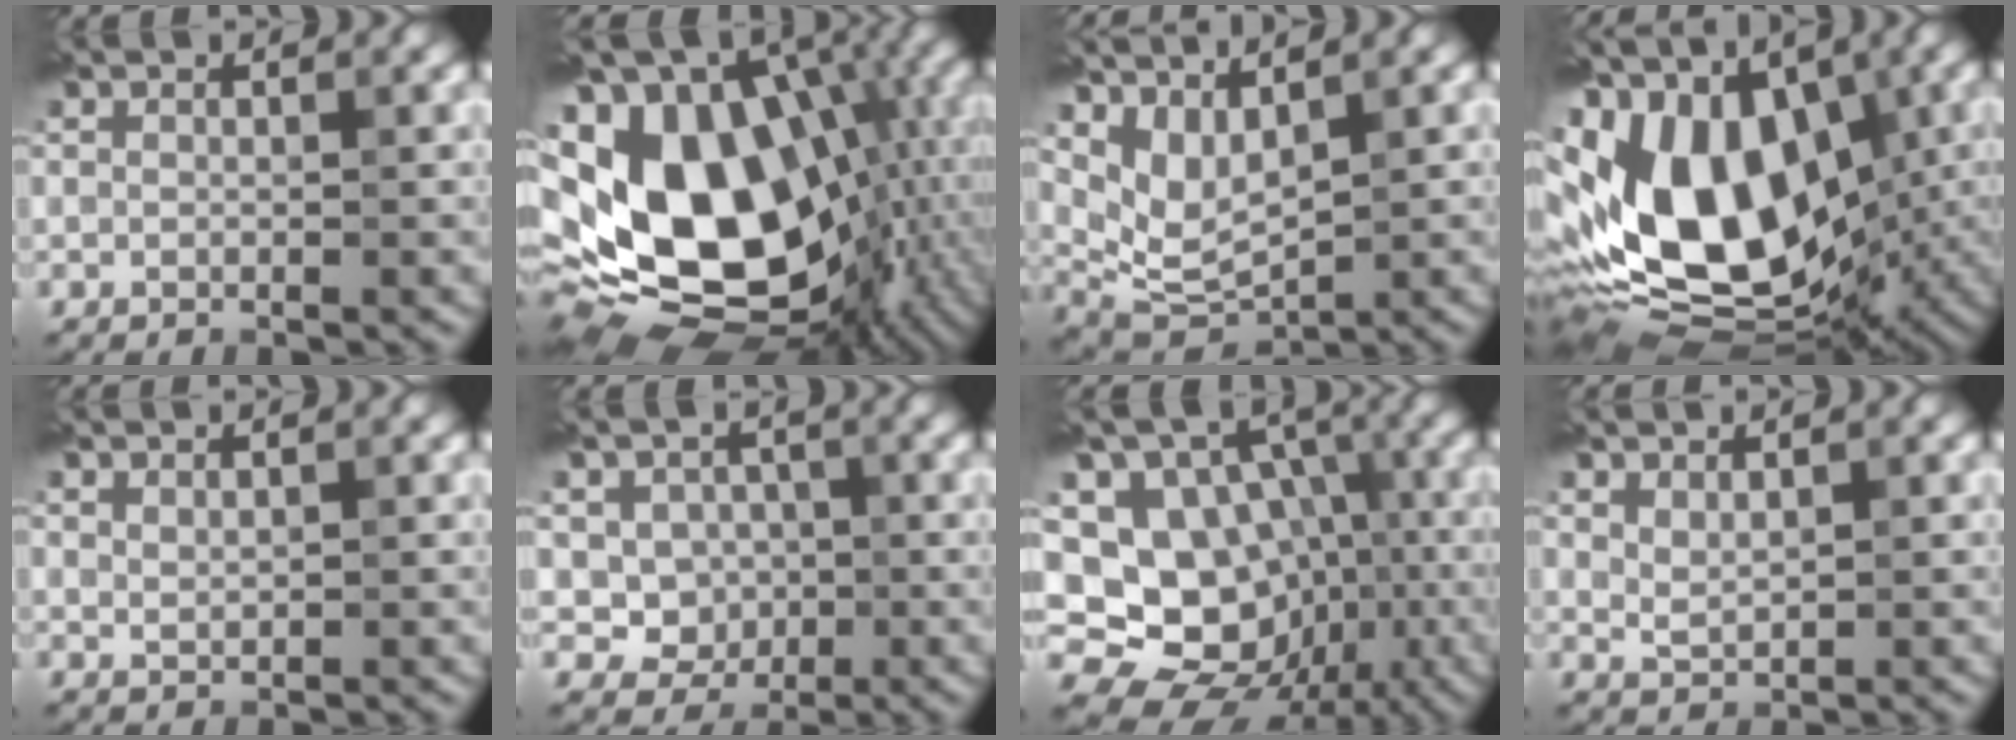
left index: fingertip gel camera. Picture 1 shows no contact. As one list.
[{"total": 19.6, "force": [0.0, 12.3, 15.3], "torque": [-0.308, -0.023, 0.026]}, {"total": 3.8, "force": [2.3, 1.7, 2.6], "torque": [-0.066, -0.016, 0.056]}, {"total": 16.4, "force": [0.0, 10.3, 12.7], "torque": [-0.248, -0.002, 0.000]}, {"total": 0.8, "force": [0.6, 0.3, 0.4], "torque": [-0.012, -0.002, 0.018]}, {"total": 3.8, "force": [-0.2, 3.3, 1.8], "torque": [-0.029, -0.003, -0.007]}, {"total": 15.4, "force": [-3.4, 13.2, 7.1], "torque": [-0.140, 0.005, -0.041]}, {"total": 1.4, "force": [1.0, 0.5, 0.8], "torque": [-0.022, -0.004, 0.027]}]